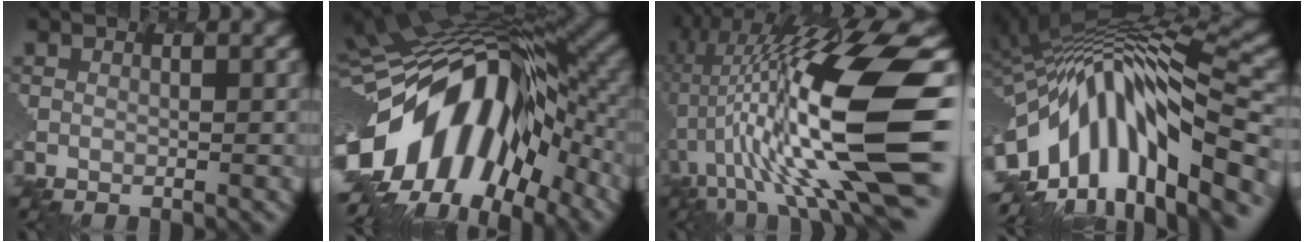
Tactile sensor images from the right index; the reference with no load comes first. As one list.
[{"total": 16.7, "force": [-4.7, 9.5, 12.9], "torque": [-0.249, -0.008, -0.086]}, {"total": 15.7, "force": [0.2, 3.0, 15.4], "torque": [-0.307, 0.021, 0.012]}, {"total": 12.2, "force": [-5.4, 4.8, 9.9], "torque": [-0.182, 0.027, -0.087]}]